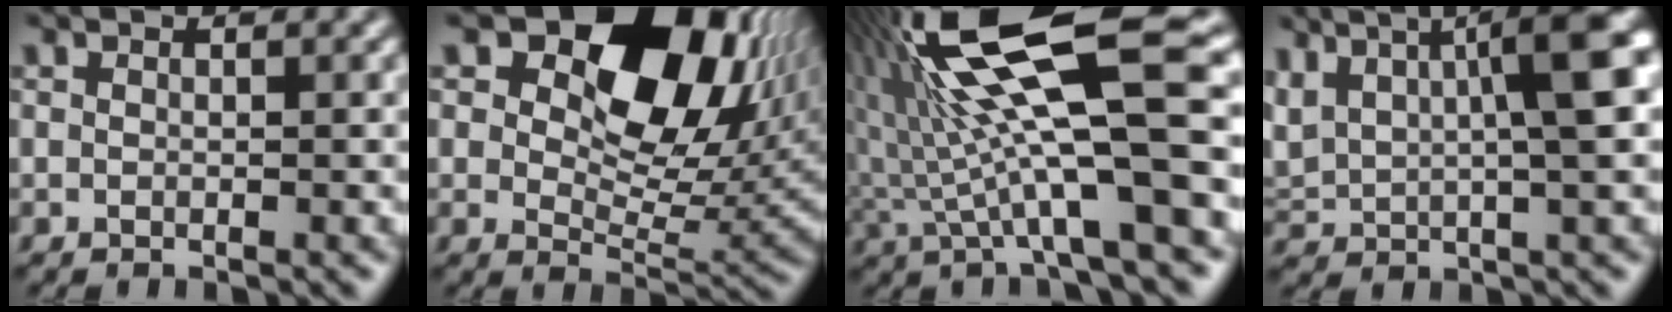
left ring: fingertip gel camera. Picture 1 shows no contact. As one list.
[{"total": 13.0, "force": [6.0, 7.3, 8.8], "torque": [-0.128, 0.009, 0.100]}, {"total": 13.2, "force": [2.8, 2.5, 12.7], "torque": [-0.233, 0.021, 0.055]}, {"total": 7.6, "force": [2.2, 2.5, 6.8], "torque": [-0.133, 0.016, 0.047]}]